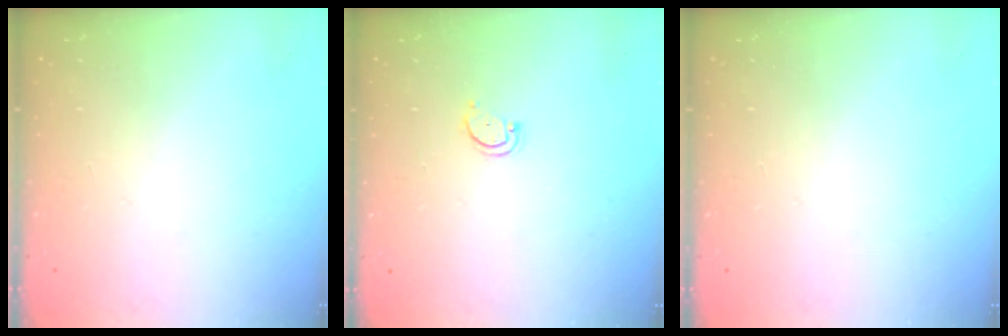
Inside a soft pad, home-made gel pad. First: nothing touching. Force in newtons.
{"total": 2.9, "press": 2.9, "slide": 0.4}
{"total": 0.0}